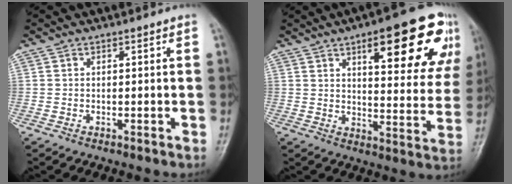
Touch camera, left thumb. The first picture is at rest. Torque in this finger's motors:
{"motor_torque": [2.50, 1.77, 1.63, -1.14, 0.08]}